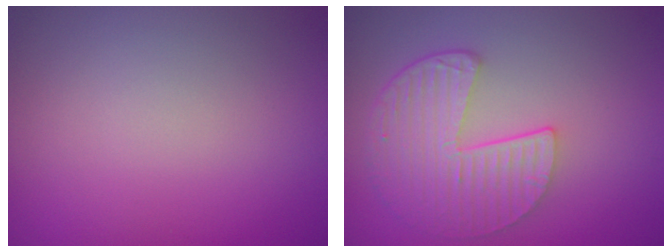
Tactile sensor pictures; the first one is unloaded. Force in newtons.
{"total": 5.3, "press": 4.0, "slide": 3.5}